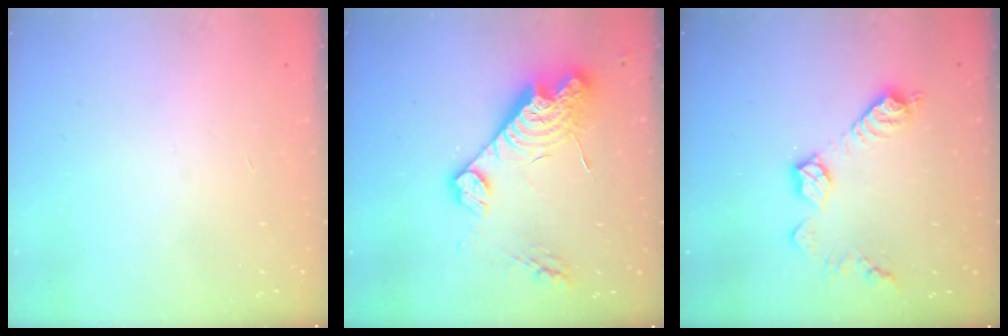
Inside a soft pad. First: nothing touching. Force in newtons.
{"total": 17.3, "press": 17.2, "slide": 1.6}
{"total": 11.1, "press": 11.1, "slide": 0.5}